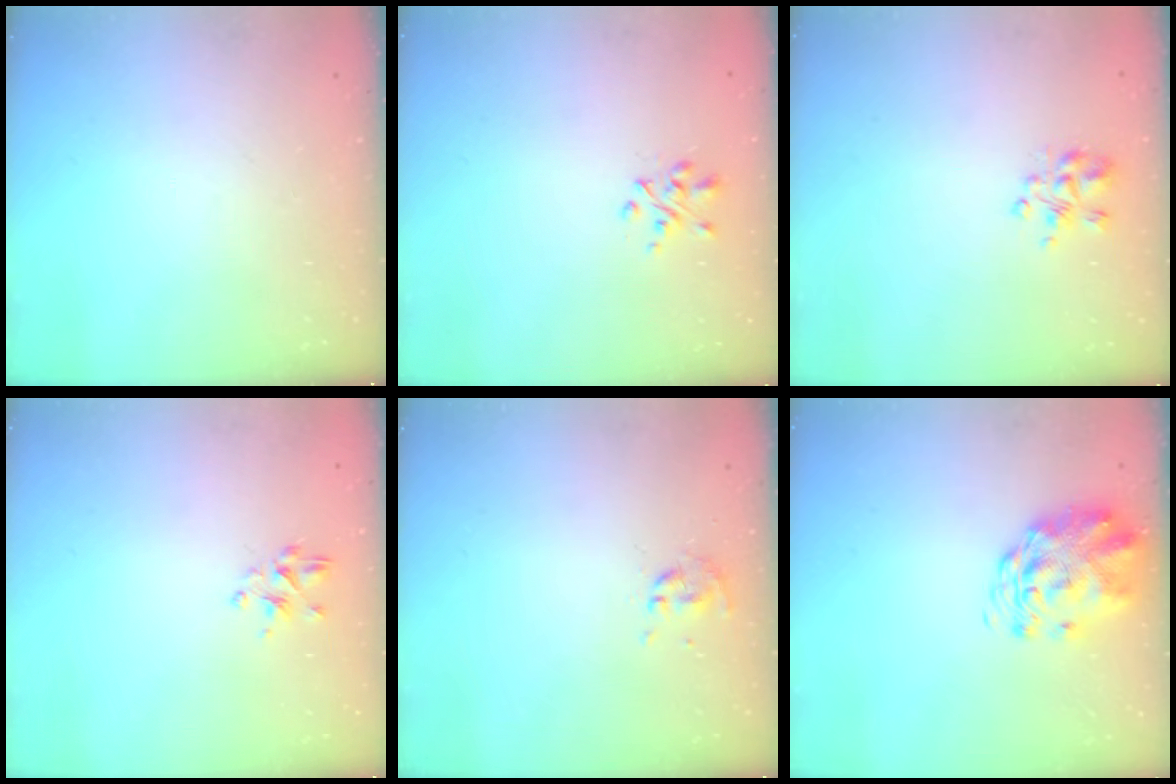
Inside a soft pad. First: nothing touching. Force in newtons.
{"total": 2.5, "press": 2.3, "slide": 0.8}
{"total": 3.9, "press": 3.9, "slide": 0.7}
{"total": 2.8, "press": 2.7, "slide": 0.9}
{"total": 0.0}
{"total": 3.3, "press": 3.2, "slide": 1.0}